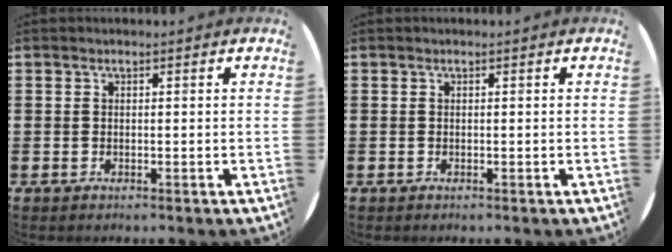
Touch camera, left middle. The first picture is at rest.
{"total": 0.0}